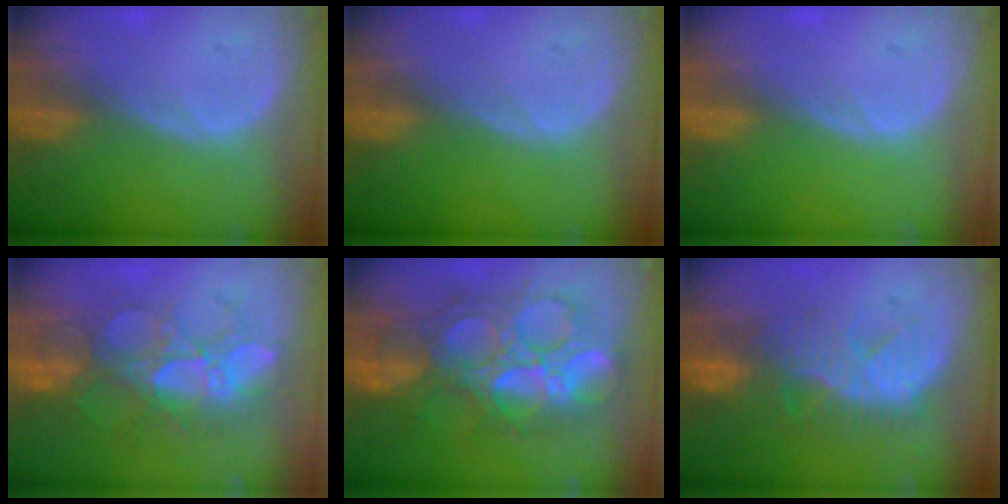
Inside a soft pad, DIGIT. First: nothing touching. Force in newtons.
{"total": 0.0}
{"total": 0.0}
{"total": 9.6, "press": 9.0, "slide": 3.2}
{"total": 11.8, "press": 11.7, "slide": 1.3}
{"total": 9.6, "press": 9.0, "slide": 3.3}